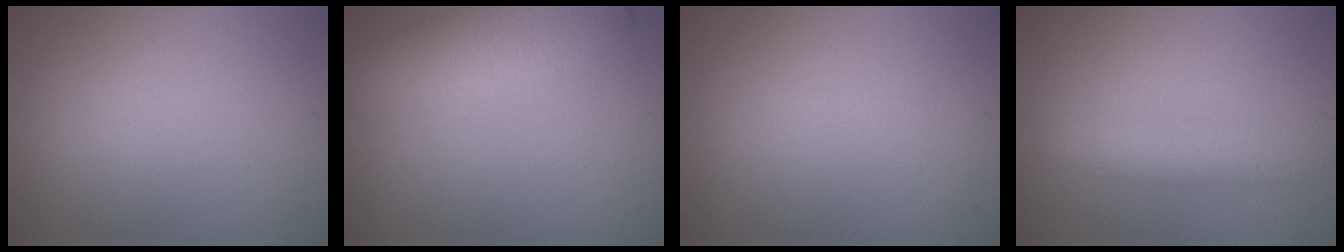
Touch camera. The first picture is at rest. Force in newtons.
{"total": 6.7, "press": 6.7, "slide": 0.6}
{"total": 0.0}
{"total": 2.5, "press": 2.5, "slide": 0.2}